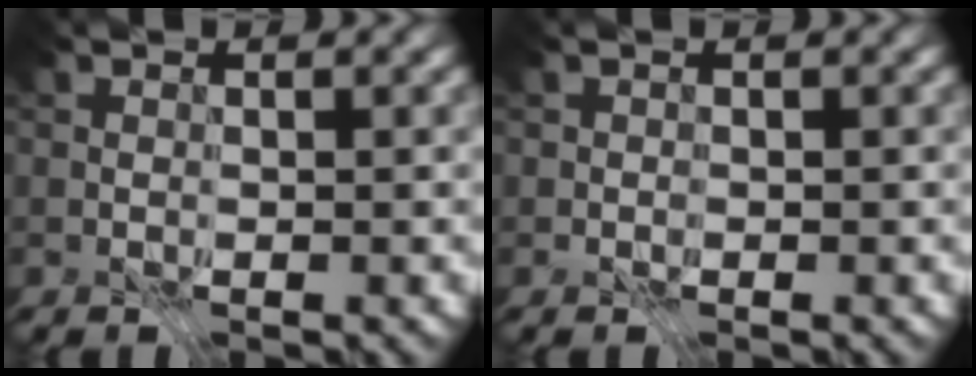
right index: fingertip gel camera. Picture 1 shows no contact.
{"total": 0.0}